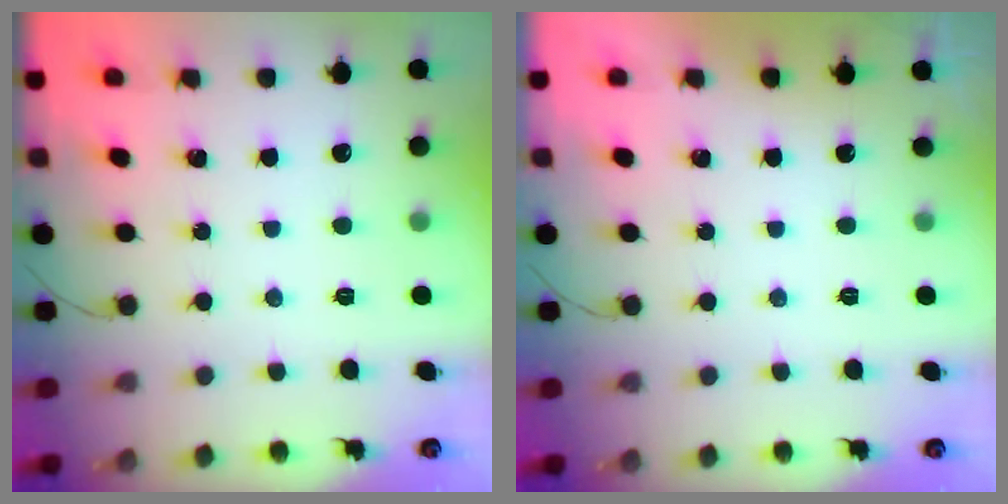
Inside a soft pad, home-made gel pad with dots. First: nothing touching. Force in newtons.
{"total": 0.0}